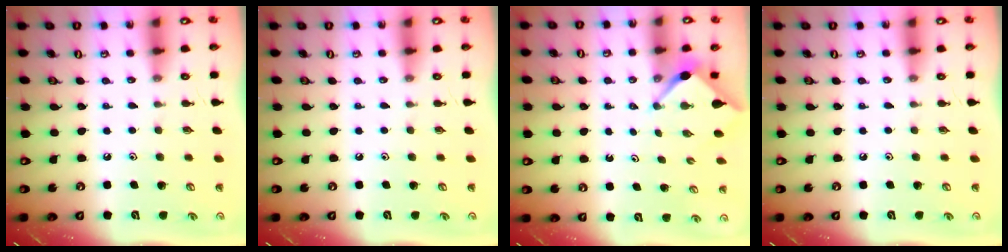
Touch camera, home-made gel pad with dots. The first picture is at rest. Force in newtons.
{"total": 0.0}
{"total": 2.7, "press": 2.7, "slide": 0.3}
{"total": 0.0}